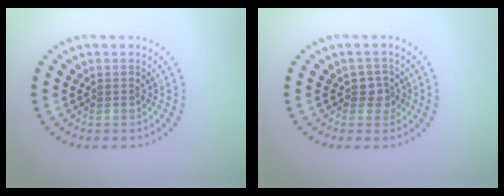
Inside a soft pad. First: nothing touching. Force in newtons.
{"total": 1.7, "press": 1.5, "slide": 0.7}